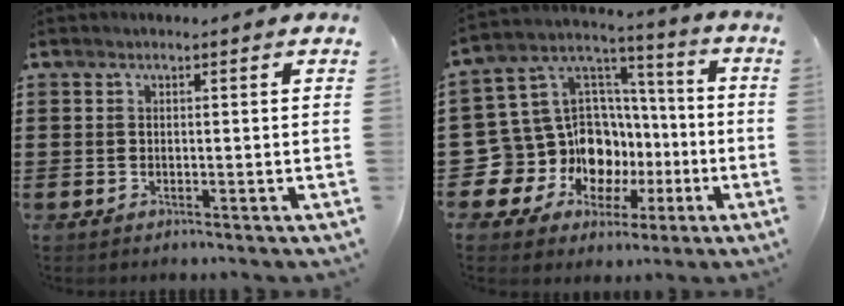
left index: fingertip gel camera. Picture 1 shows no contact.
{"total": 14.0, "force": [-4.8, 12.4, 4.2], "torque": [-0.126, -0.019, -0.058]}